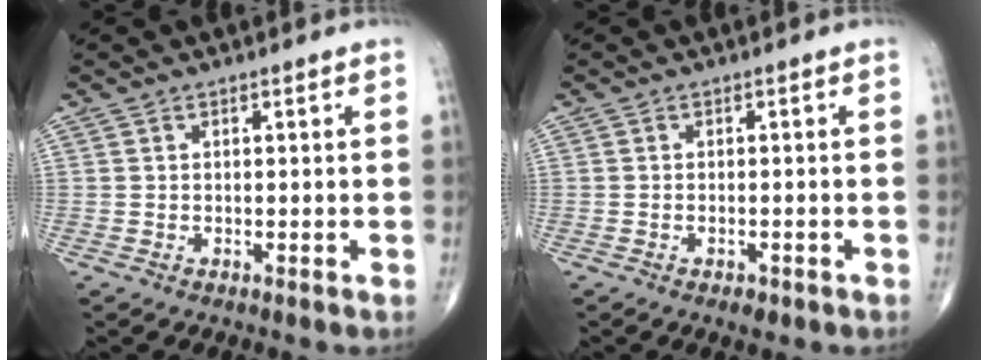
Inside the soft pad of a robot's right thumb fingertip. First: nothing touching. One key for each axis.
{"total": 1.9, "fx": -1.1, "fy": 0.9, "fz": 1.3, "tx": -0.023, "ty": 0.006, "tz": -0.012}